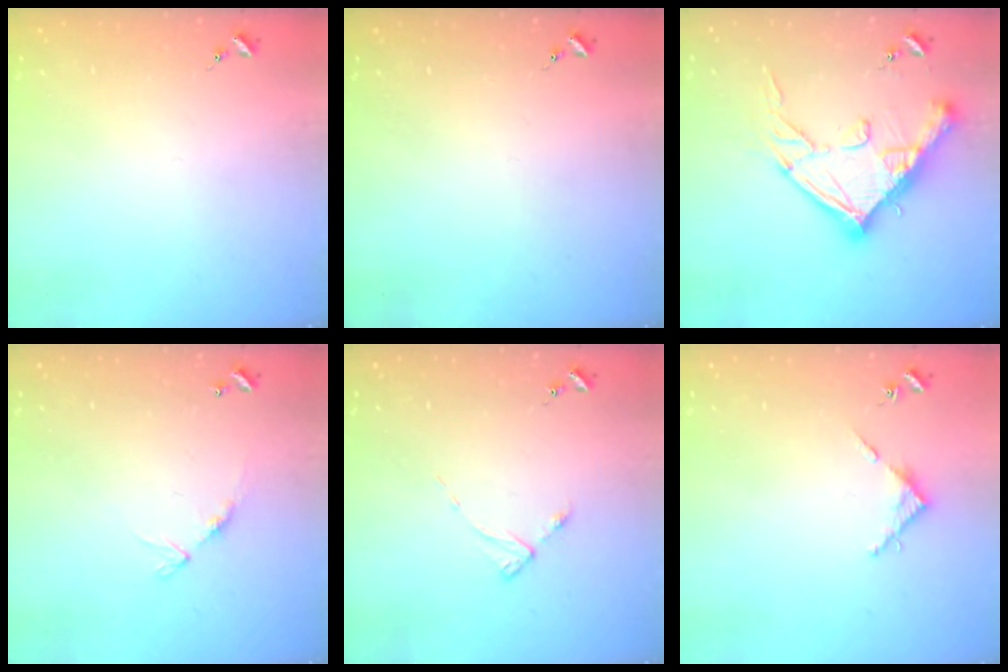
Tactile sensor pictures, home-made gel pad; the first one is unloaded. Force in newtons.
{"total": 0.0}
{"total": 19.6, "press": 19.5, "slide": 2.0}
{"total": 8.4, "press": 8.4, "slide": 0.6}
{"total": 2.7, "press": 2.7, "slide": 0.4}
{"total": 4.7, "press": 4.7, "slide": 0.2}